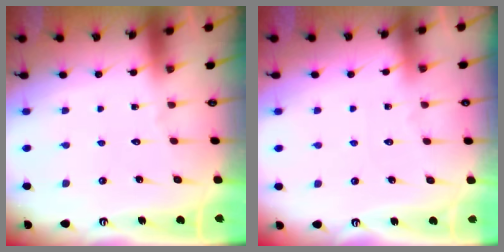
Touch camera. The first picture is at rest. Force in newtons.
{"total": 2.2, "press": 2.2, "slide": 0.4}